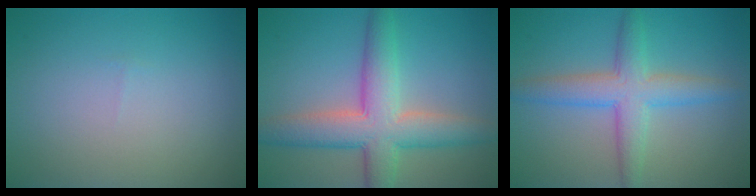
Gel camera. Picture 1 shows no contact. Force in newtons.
{"total": 7.3, "press": 7.3, "slide": 0.3}
{"total": 4.8, "press": 4.8, "slide": 0.1}